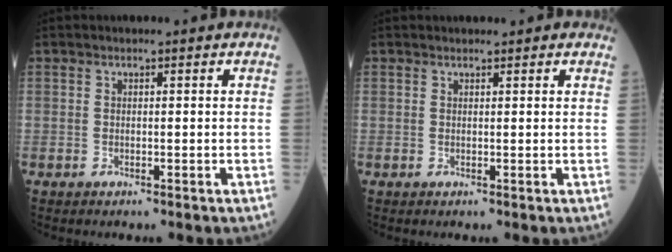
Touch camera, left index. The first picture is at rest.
{"total": 1.9, "force": [1.7, 0.6, 0.6], "torque": [-0.011, 0.014, 0.017]}